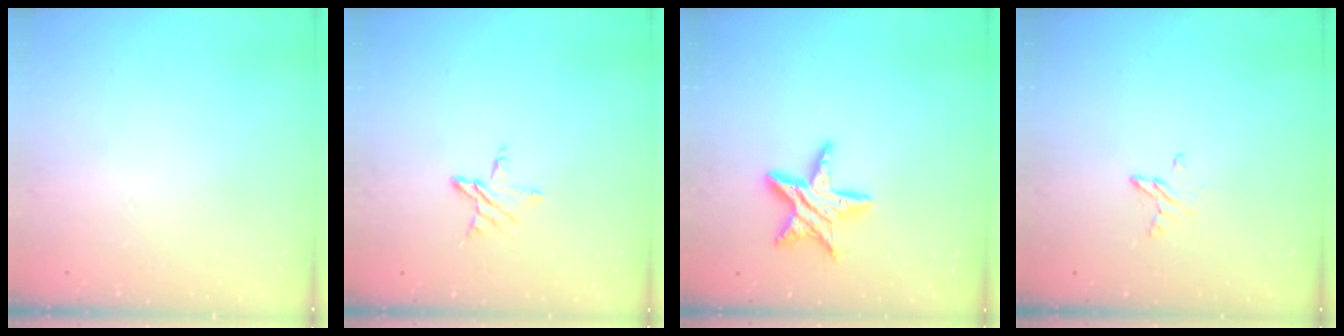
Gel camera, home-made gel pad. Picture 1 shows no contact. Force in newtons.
{"total": 5.3, "press": 5.2, "slide": 0.5}
{"total": 12.9, "press": 12.8, "slide": 1.0}
{"total": 3.8, "press": 3.8, "slide": 0.4}